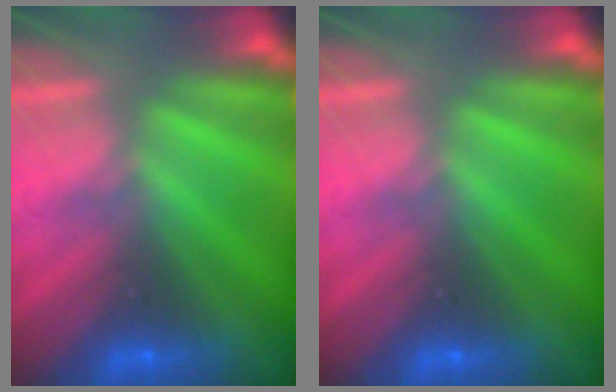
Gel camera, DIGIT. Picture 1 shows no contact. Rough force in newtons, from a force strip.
{"total": 0.0}